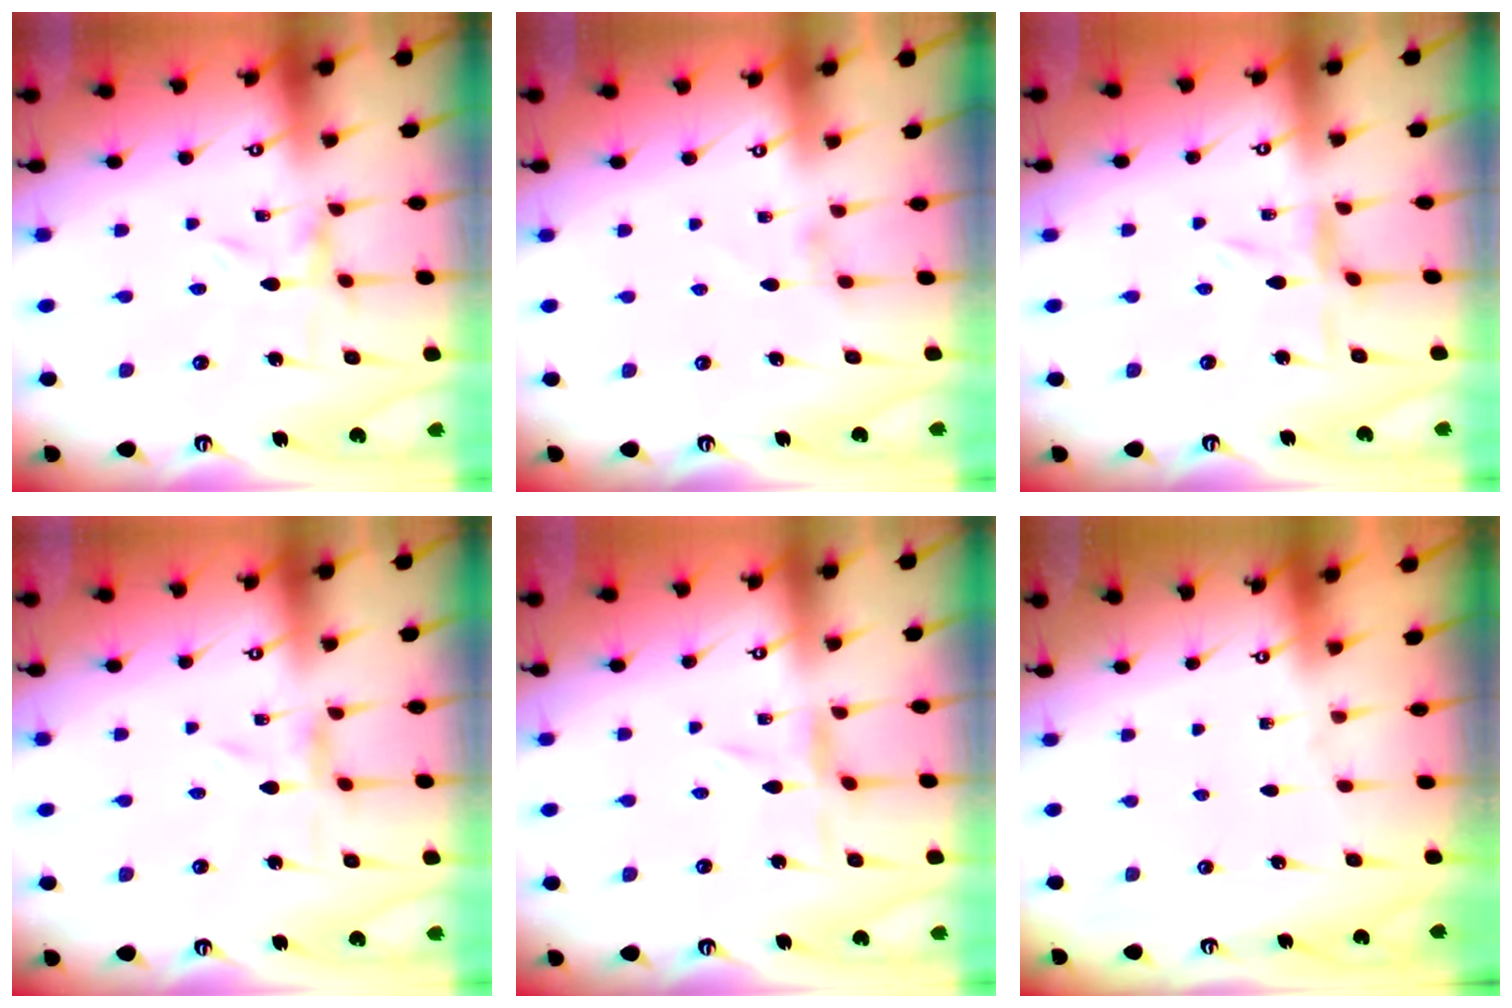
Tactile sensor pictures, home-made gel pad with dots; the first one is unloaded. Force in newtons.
{"total": 0.7, "press": 0.6, "slide": 0.3}
{"total": 3.1, "press": 3.1, "slide": 0.4}
{"total": 0.0}
{"total": 1.1, "press": 1.1, "slide": 0.2}
{"total": 0.0}